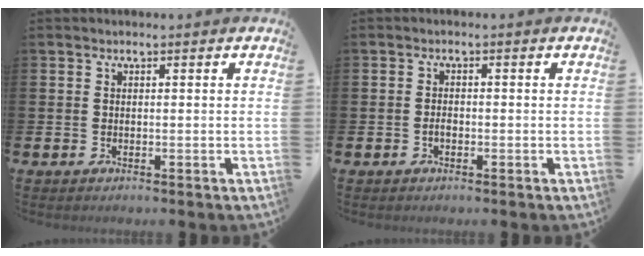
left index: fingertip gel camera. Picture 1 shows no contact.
{"total": 1.1, "force": [-0.4, 0.6, 0.7], "torque": [-0.012, 0.000, -0.010]}